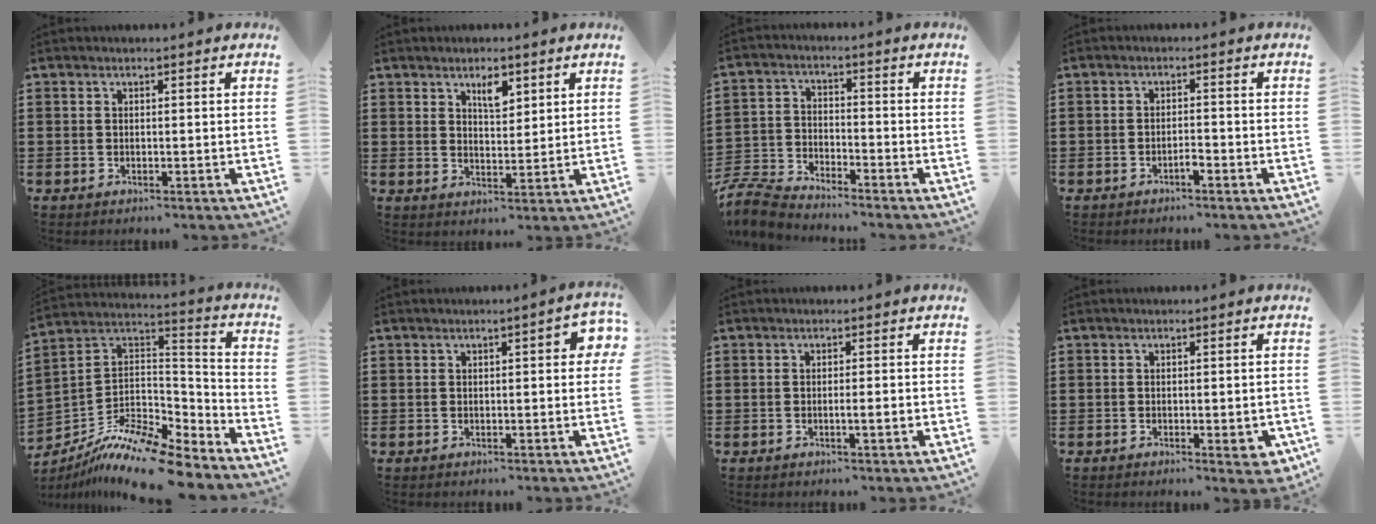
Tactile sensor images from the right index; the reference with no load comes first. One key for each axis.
{"total": 3.6, "fx": 2.3, "fy": 1.5, "fz": 2.4, "tx": -0.037, "ty": -0.001, "tz": 0.038}
{"total": 5.7, "fx": -5.6, "fy": 0.6, "fz": 0.8, "tx": -0.039, "ty": -0.001, "tz": -0.119}
{"total": 1.7, "fx": -1.3, "fy": 0.4, "fz": 1.0, "tx": -0.022, "ty": -0.002, "tz": -0.024}
{"total": 12.8, "fx": -10.8, "fy": 2.6, "fz": 6.3, "tx": -0.115, "ty": 0.023, "tz": -0.207}
{"total": 2.7, "fx": 0.3, "fy": 0.6, "fz": 2.6, "tx": -0.040, "ty": 0.002, "tz": 0.001}
{"total": 1.8, "fx": -0.5, "fy": 0.1, "fz": 1.7, "tx": -0.028, "ty": -0.005, "tz": -0.009}
{"total": 2.6, "fx": -1.2, "fy": 0.9, "fz": 2.1, "tx": -0.032, "ty": 0.001, "tz": -0.019}